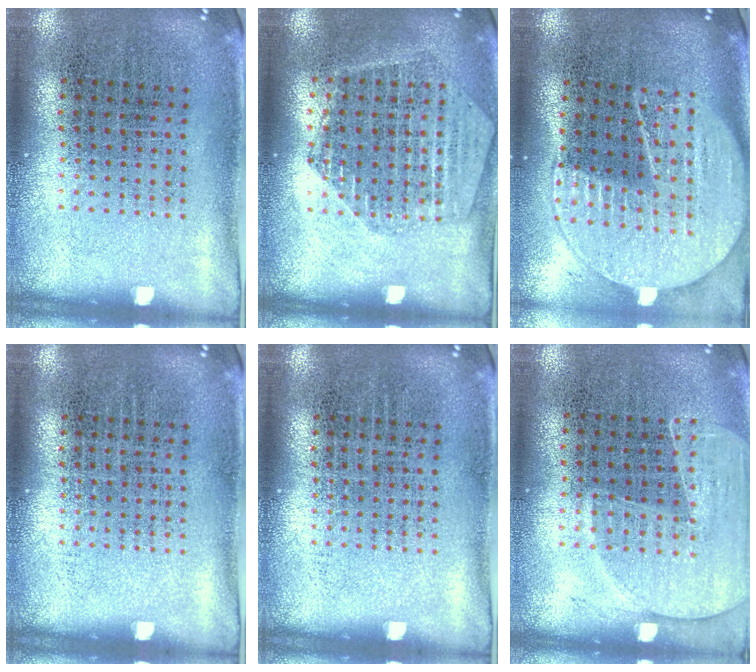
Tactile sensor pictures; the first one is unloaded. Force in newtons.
{"total": 1.7, "press": 1.6, "slide": 0.3}
{"total": 2.0, "press": 1.8, "slide": 1.0}
{"total": 0.0}
{"total": 0.0}
{"total": 1.6, "press": 1.4, "slide": 0.7}